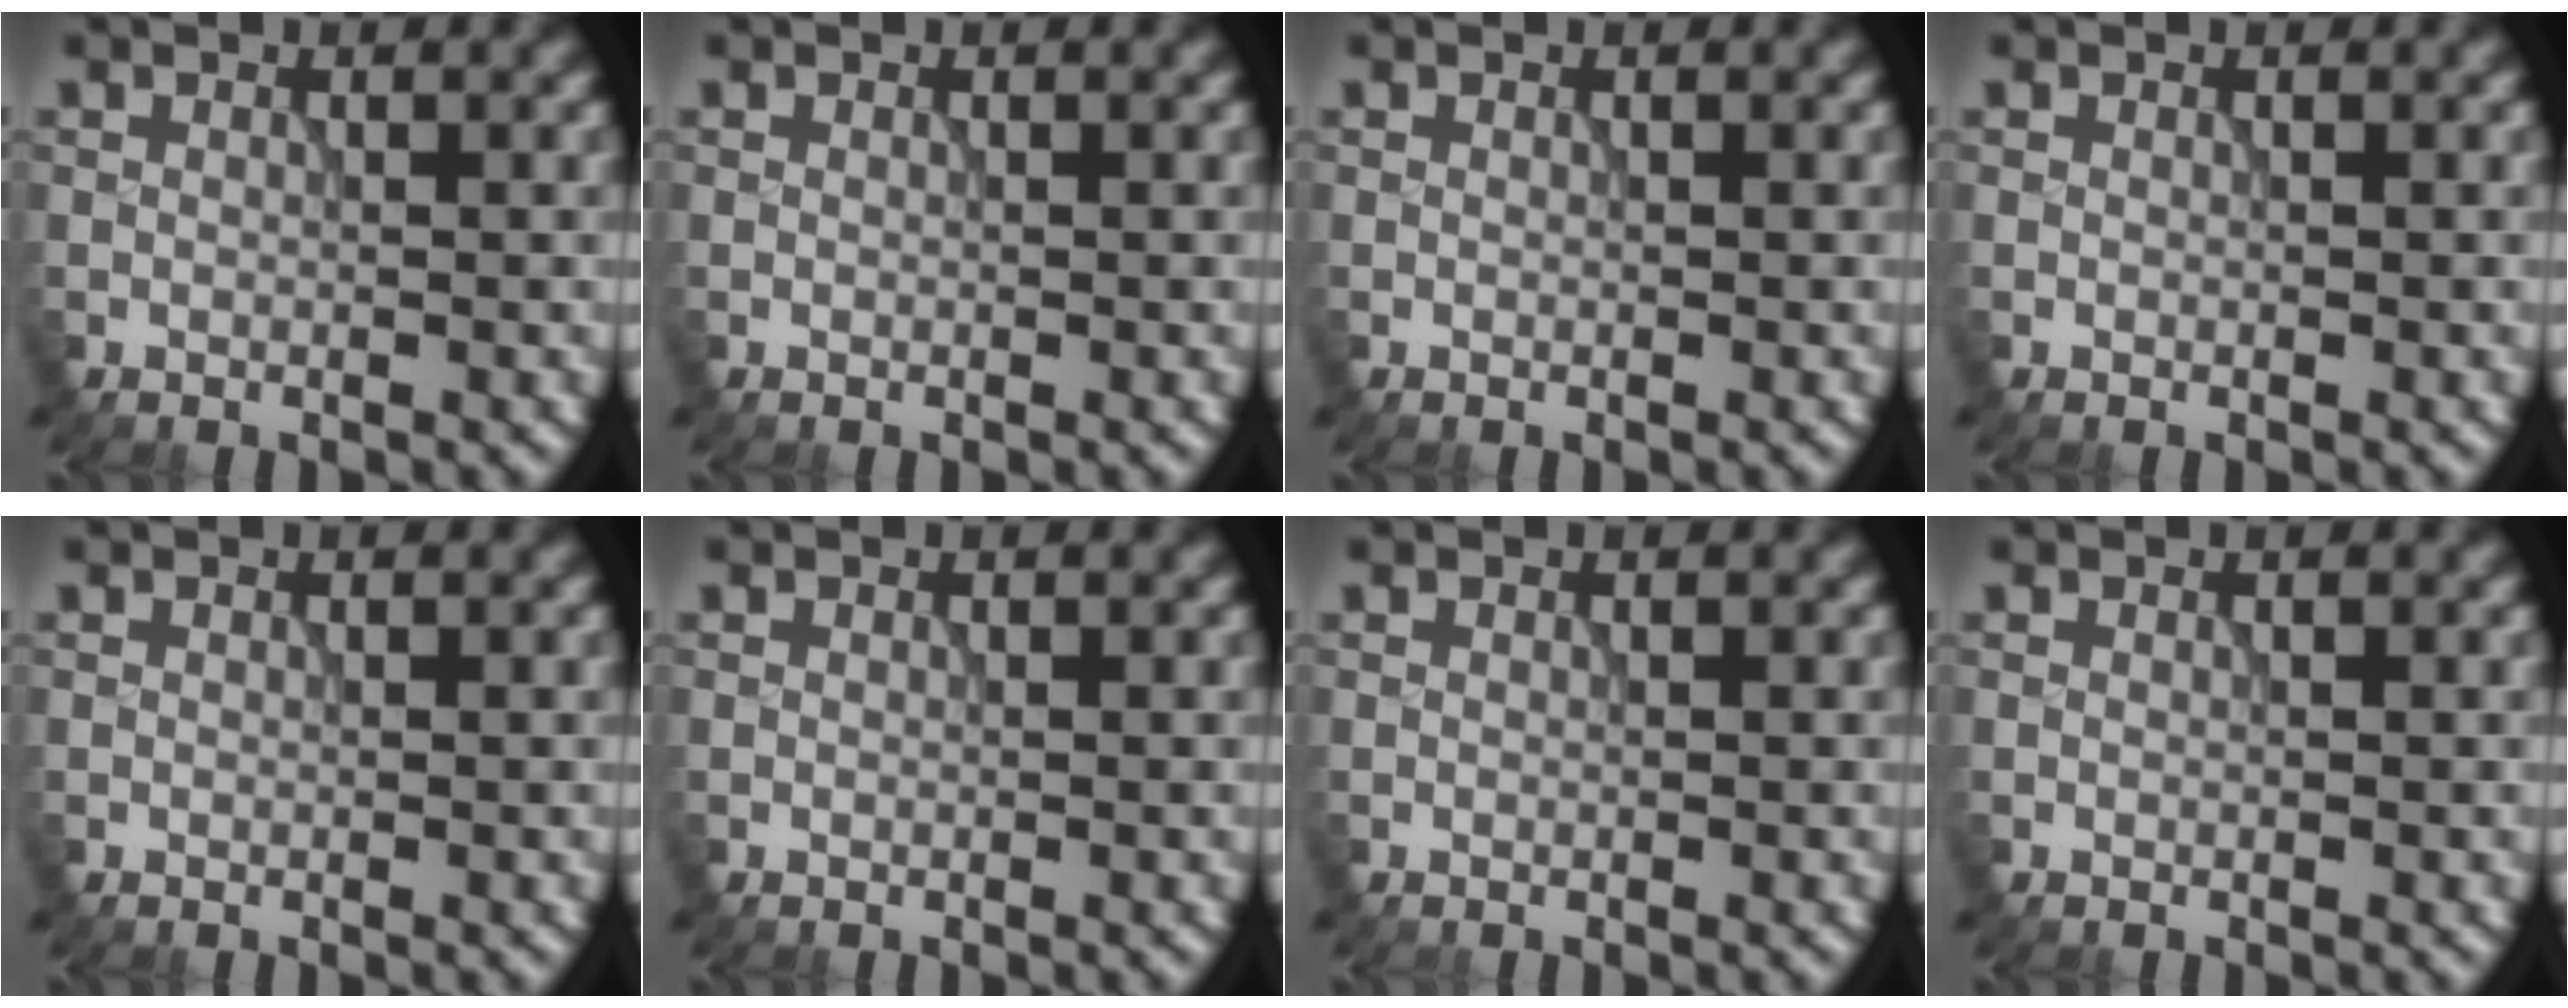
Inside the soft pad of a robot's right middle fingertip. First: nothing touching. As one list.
[{"total": 0.0}, {"total": 0.0}, {"total": 0.0}, {"total": 0.0}, {"total": 0.0}, {"total": 0.0}, {"total": 0.0}]